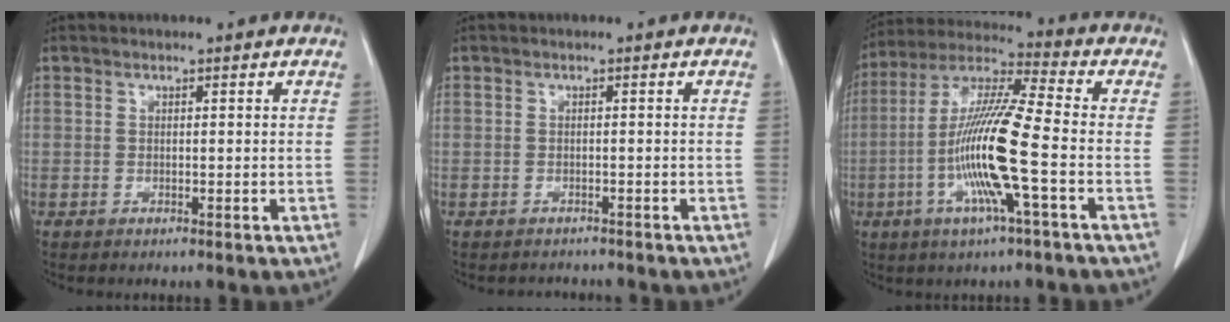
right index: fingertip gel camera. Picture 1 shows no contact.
{"total": 1.9, "force": [-1.7, 0.8, -0.3], "torque": [0.001, -0.001, -0.025]}
{"total": 14.7, "force": [-3.4, 0.1, 14.3], "torque": [-0.287, -0.005, -0.076]}